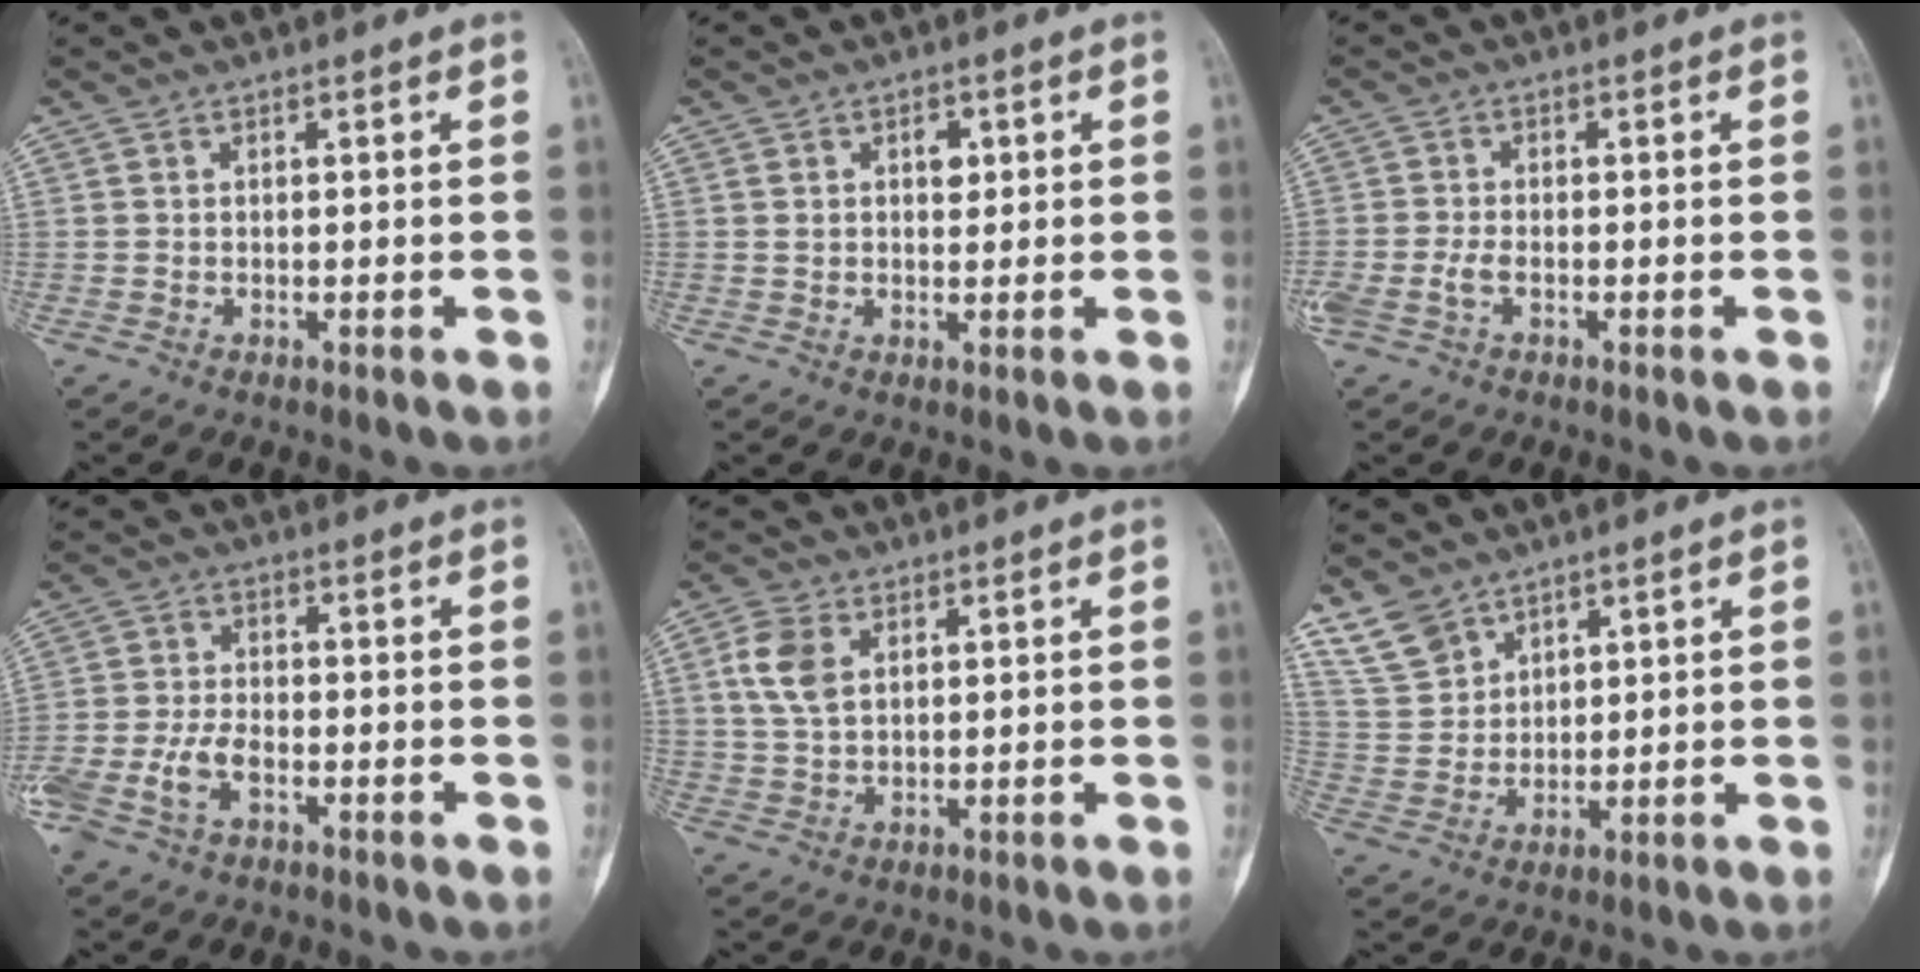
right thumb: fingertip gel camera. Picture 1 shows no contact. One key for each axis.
{"total": 3.0, "fx": 1.0, "fy": 2.1, "fz": 2.0, "tx": -0.016, "ty": -0.002, "tz": 0.015}
{"total": 3.0, "fx": -1.1, "fy": 1.7, "fz": 2.2, "tx": -0.060, "ty": 0.009, "tz": -0.020}
{"total": 6.8, "fx": -2.8, "fy": 3.8, "fz": 4.9, "tx": -0.113, "ty": 0.020, "tz": -0.052}
{"total": 6.6, "fx": 2.1, "fy": 4.1, "fz": 4.7, "tx": -0.098, "ty": 0.000, "tz": 0.045}
{"total": 6.9, "fx": 5.3, "fy": 4.1, "fz": 1.7, "tx": -0.022, "ty": -0.024, "tz": 0.118}